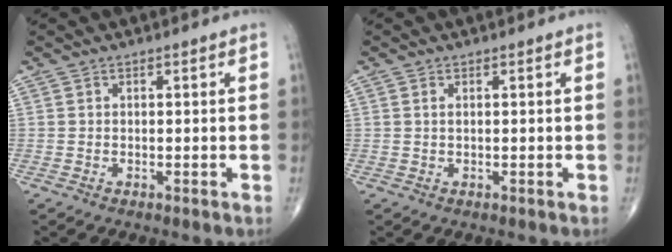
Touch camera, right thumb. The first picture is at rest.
{"total": 0.7, "force": [0.2, 0.3, 0.6], "torque": [-0.015, 0.004, 0.006]}